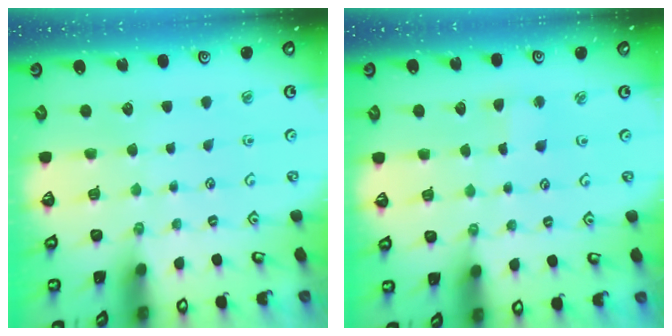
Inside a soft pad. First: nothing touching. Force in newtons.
{"total": 2.4, "press": 2.4, "slide": 0.3}